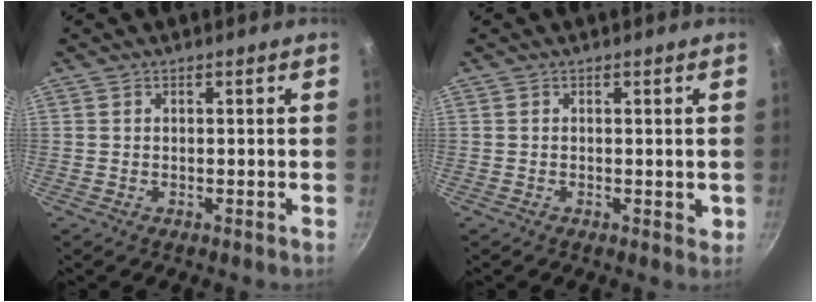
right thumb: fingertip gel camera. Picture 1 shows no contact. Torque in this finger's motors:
{"motor_torque": [0.80, 0.18, 0.71, -0.52, 0.01]}